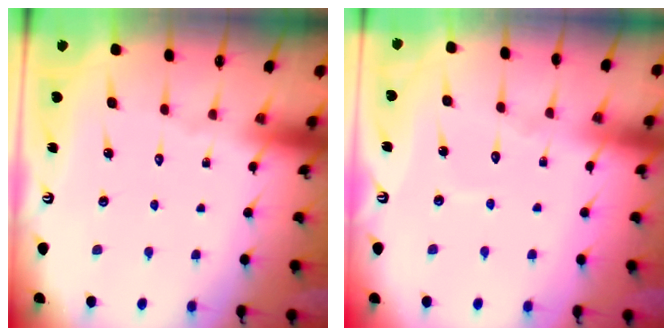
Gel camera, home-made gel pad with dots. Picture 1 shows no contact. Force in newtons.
{"total": 3.8, "press": 3.8, "slide": 0.4}